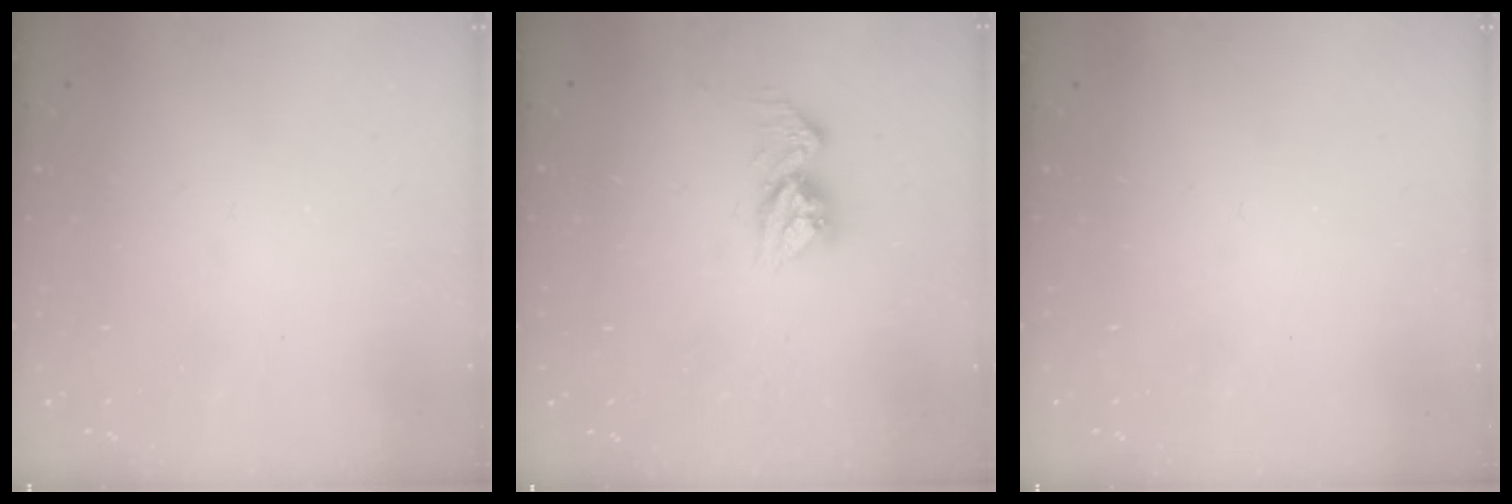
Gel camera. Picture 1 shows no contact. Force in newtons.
{"total": 10.0, "press": 9.9, "slide": 0.8}
{"total": 0.0}